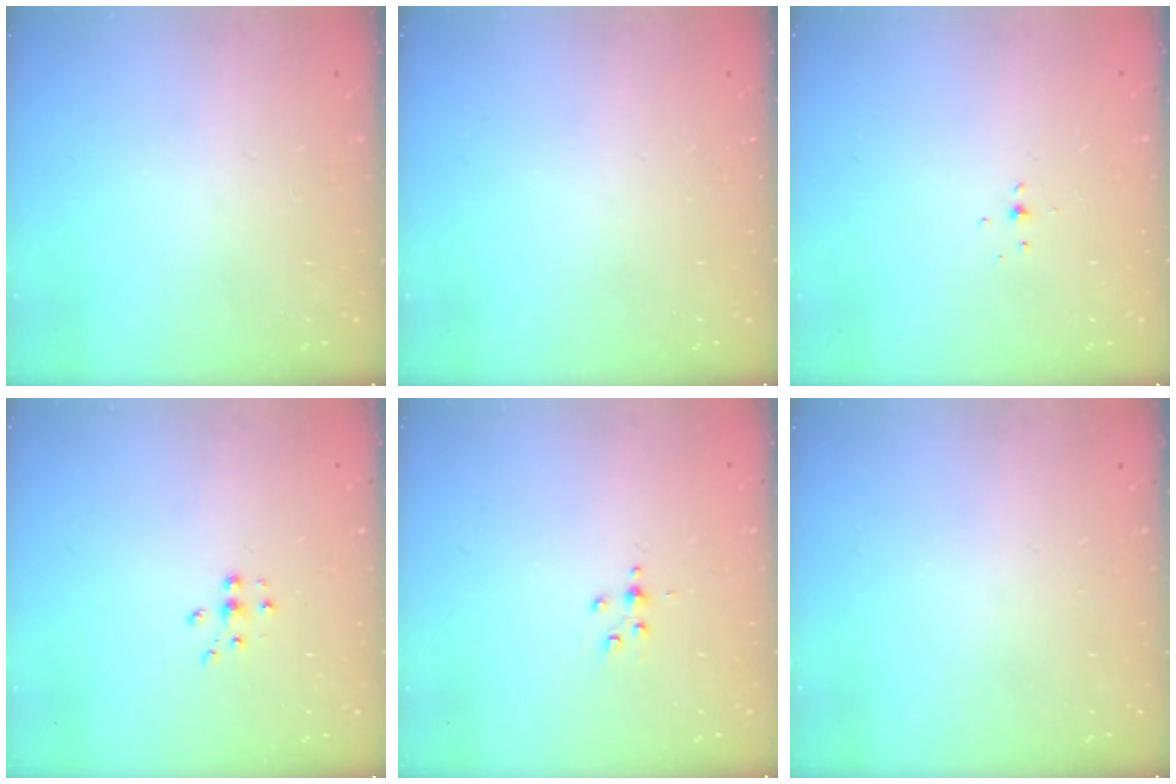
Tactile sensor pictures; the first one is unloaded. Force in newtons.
{"total": 0.0}
{"total": 3.2, "press": 3.1, "slide": 0.8}
{"total": 5.6, "press": 5.5, "slide": 0.7}
{"total": 3.1, "press": 3.1, "slide": 0.2}
{"total": 0.0}